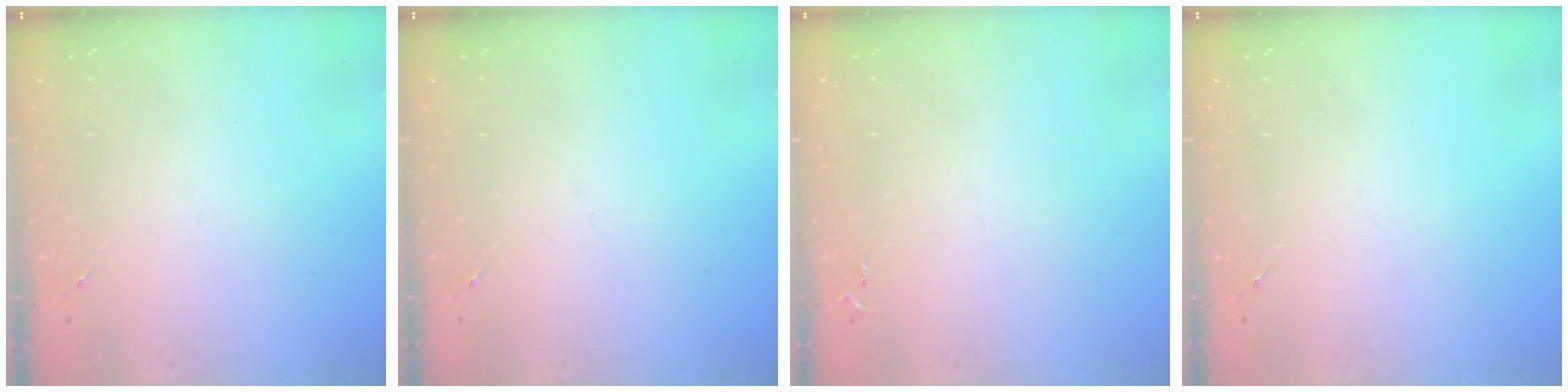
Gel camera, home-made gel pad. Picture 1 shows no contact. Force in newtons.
{"total": 0.0}
{"total": 2.5, "press": 2.5, "slide": 0.3}
{"total": 0.0}